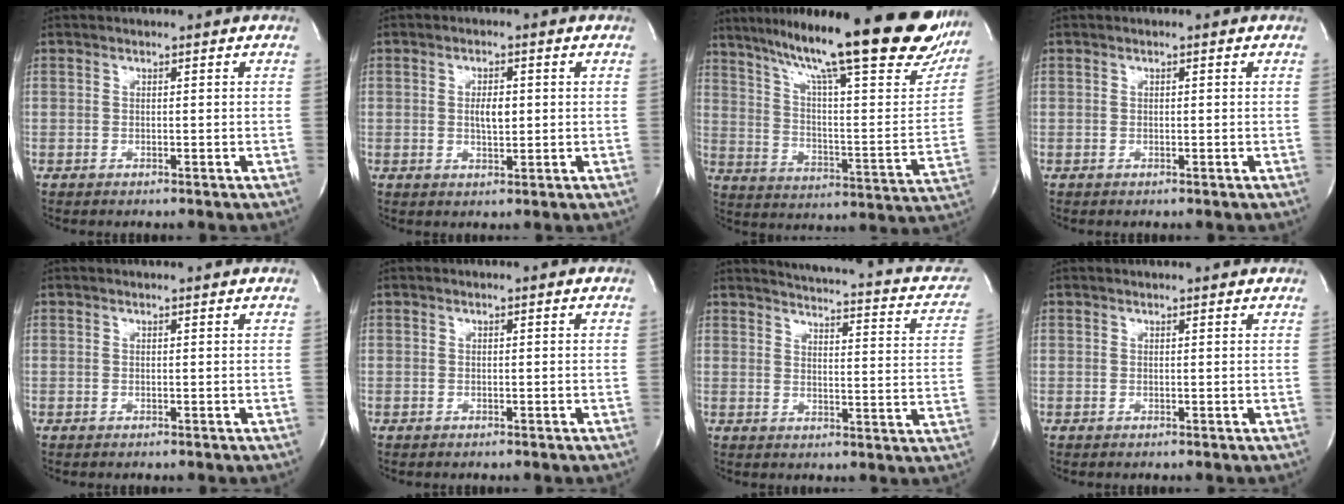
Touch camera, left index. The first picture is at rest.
{"total": 3.3, "force": [0.2, 1.3, 3.0], "torque": [-0.052, 0.000, 0.005]}
{"total": 30.4, "force": [23.5, 4.6, 18.6], "torque": [-0.271, -0.029, 0.319]}
{"total": 0.0}
{"total": 1.3, "force": [1.3, 0.0, 0.2], "torque": [-0.010, 0.007, 0.014]}
{"total": 0.0}
{"total": 16.2, "force": [13.8, 4.1, 7.3], "torque": [-0.076, -0.017, 0.139]}
{"total": 3.2, "force": [3.1, 0.2, 0.8], "torque": [-0.013, 0.014, 0.031]}